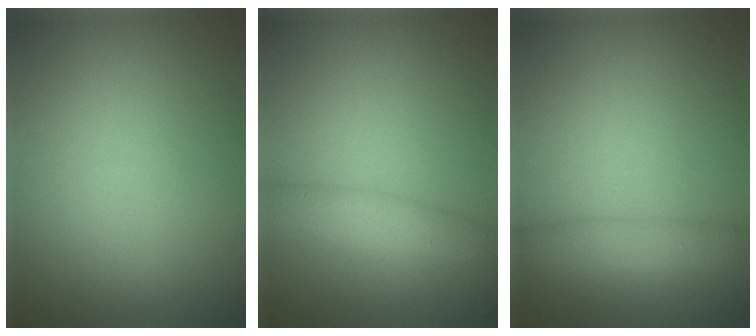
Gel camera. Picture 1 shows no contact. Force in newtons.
{"total": 2.7, "press": 2.6, "slide": 0.2}
{"total": 2.8, "press": 2.8, "slide": 0.1}